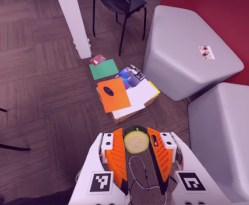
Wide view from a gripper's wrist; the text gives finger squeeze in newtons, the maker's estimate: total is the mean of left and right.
{"total": 9.0, "left": 9.0, "right": 8.9}